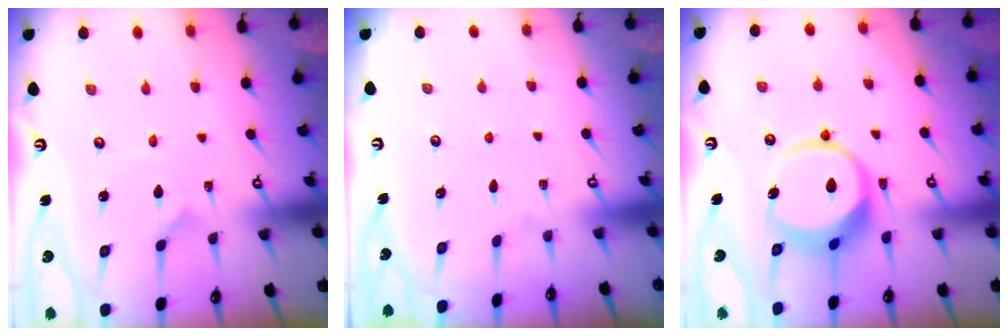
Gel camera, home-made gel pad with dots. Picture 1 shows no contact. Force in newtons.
{"total": 0.0}
{"total": 11.1, "press": 11.0, "slide": 1.4}